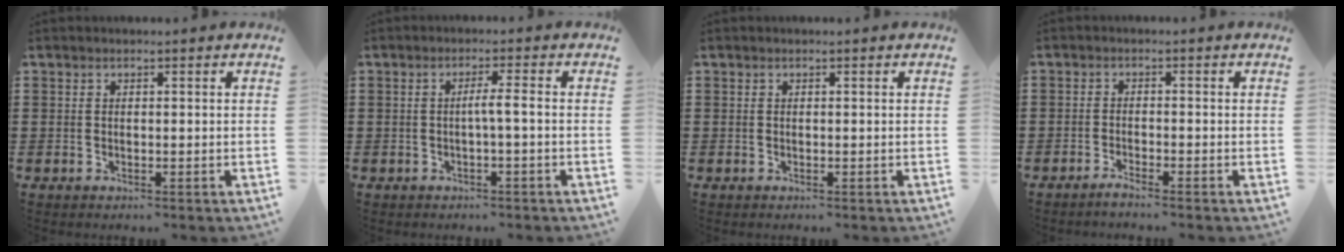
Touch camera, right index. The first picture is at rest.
{"total": 2.4, "force": [-0.6, -0.2, 2.2], "torque": [-0.040, -0.004, -0.016]}
{"total": 0.0}
{"total": 1.6, "force": [-1.6, -0.2, 0.4], "torque": [-0.006, 0.000, -0.030]}